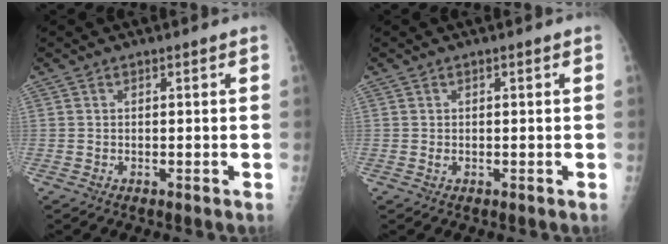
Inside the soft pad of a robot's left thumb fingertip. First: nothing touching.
{"total": 0.8, "force": [0.1, 0.3, 0.8], "torque": [-0.016, 0.005, 0.006]}